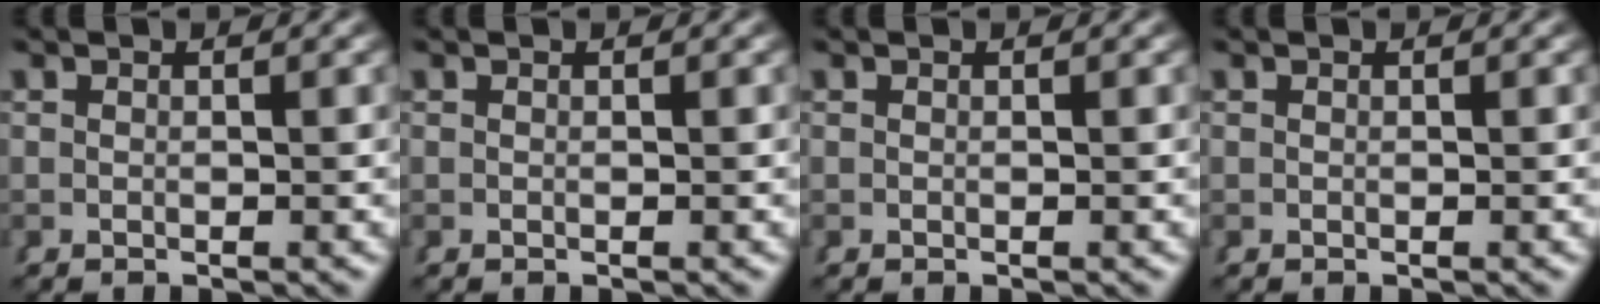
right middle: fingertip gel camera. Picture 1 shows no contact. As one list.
[{"total": 0.0}, {"total": 0.0}, {"total": 0.0}]